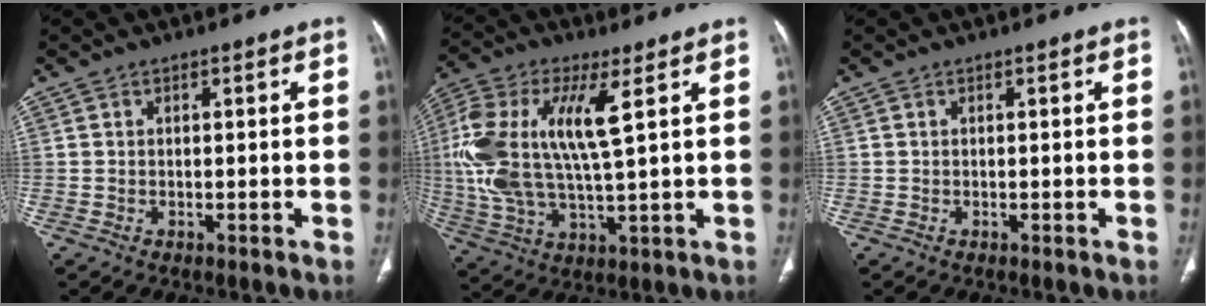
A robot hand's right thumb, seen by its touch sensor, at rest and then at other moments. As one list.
[{"total": 17.4, "force": [4.0, 6.2, 15.8], "torque": [-0.356, 0.000, 0.074]}, {"total": 0.0}]